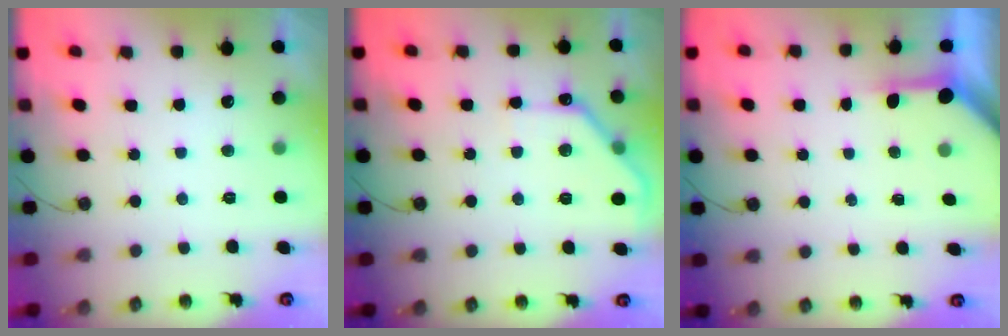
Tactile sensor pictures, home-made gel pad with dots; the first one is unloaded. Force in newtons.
{"total": 10.9, "press": 10.9, "slide": 0.7}
{"total": 3.5, "press": 3.5, "slide": 0.4}